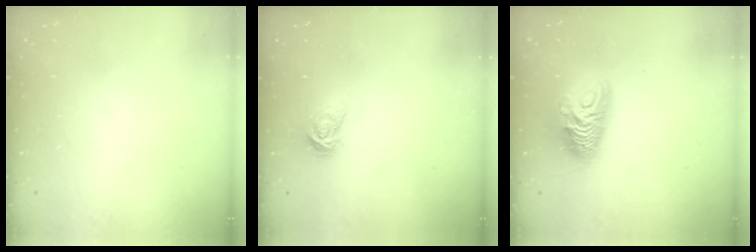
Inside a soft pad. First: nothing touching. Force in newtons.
{"total": 5.6, "press": 5.6, "slide": 0.3}
{"total": 10.9, "press": 10.8, "slide": 1.2}